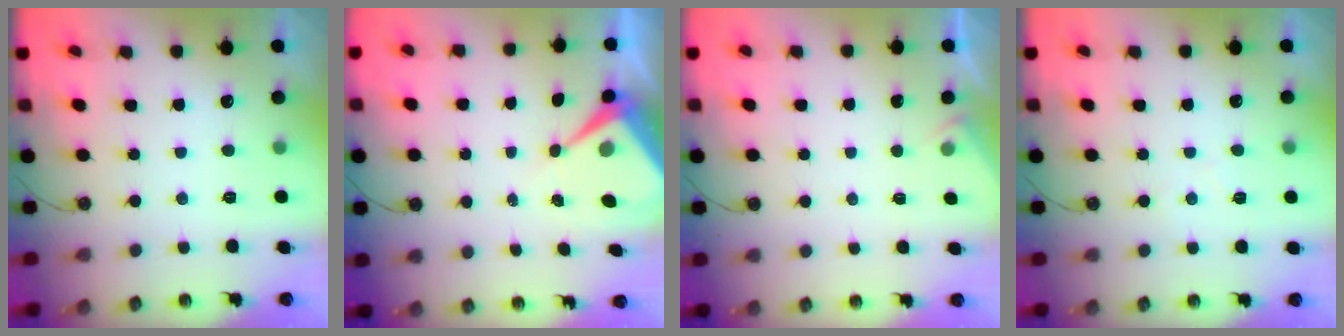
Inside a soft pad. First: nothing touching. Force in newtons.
{"total": 6.9, "press": 6.9, "slide": 0.7}
{"total": 2.2, "press": 2.1, "slide": 0.4}
{"total": 3.7, "press": 3.7, "slide": 0.6}